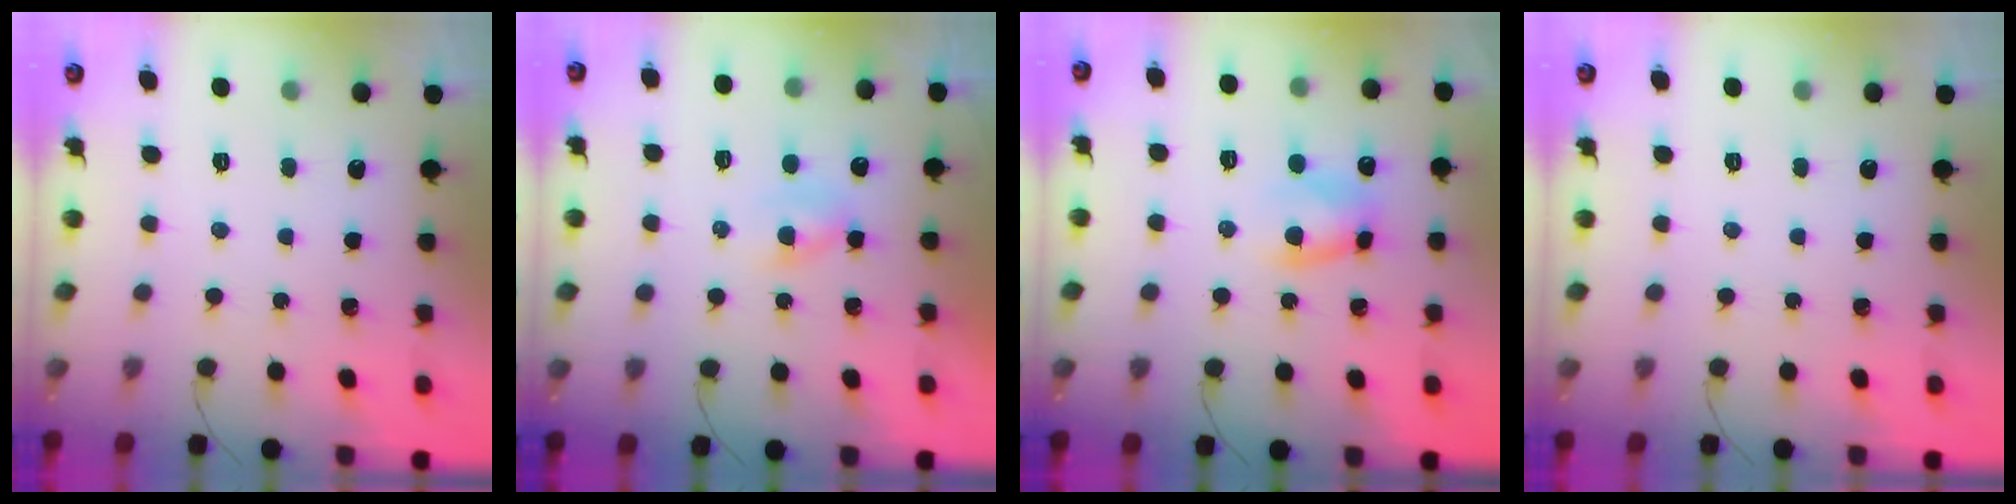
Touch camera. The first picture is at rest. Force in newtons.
{"total": 1.6, "press": 1.5, "slide": 0.7}
{"total": 6.9, "press": 6.8, "slide": 0.3}
{"total": 0.0}